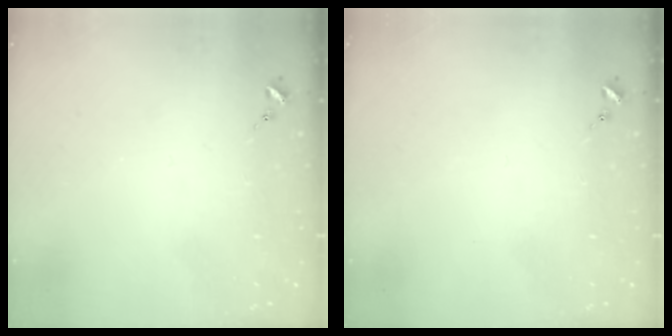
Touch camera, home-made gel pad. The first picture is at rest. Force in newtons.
{"total": 0.0}